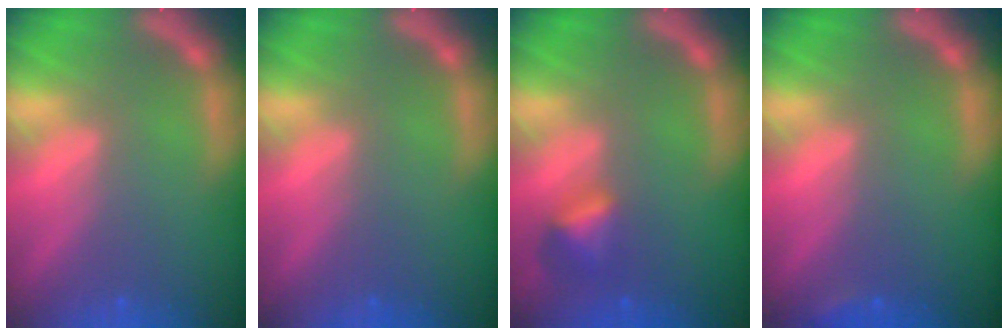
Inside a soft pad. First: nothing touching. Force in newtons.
{"total": 0.0}
{"total": 2.4}
{"total": 0.9}